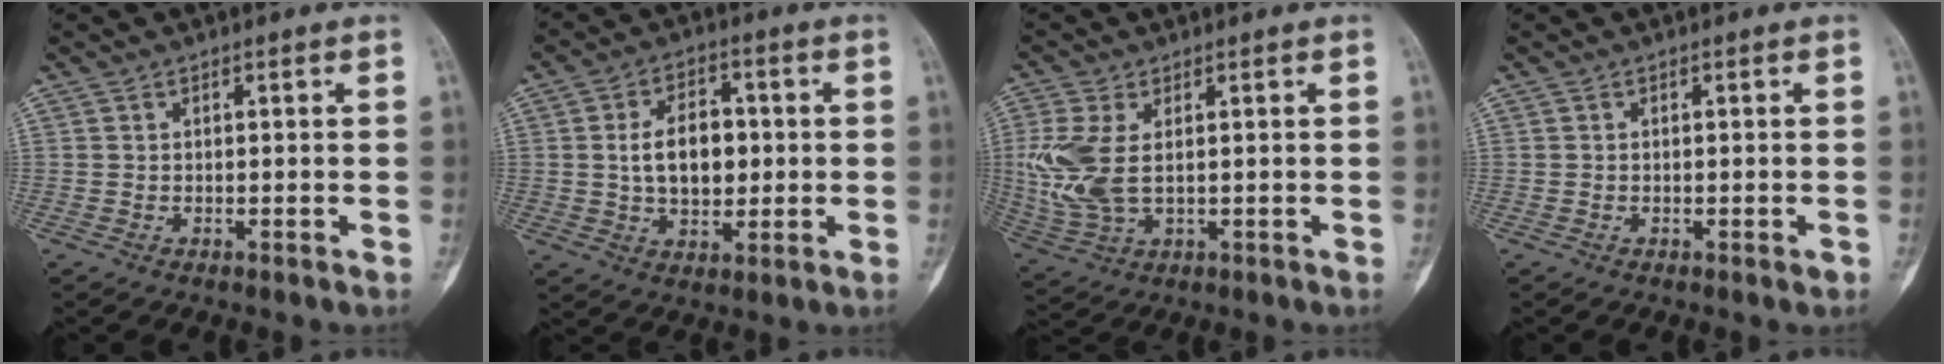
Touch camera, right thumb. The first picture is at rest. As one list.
[{"total": 10.2, "force": [0.5, 6.5, 7.8], "torque": [-0.102, 0.009, 0.011]}, {"total": 9.8, "force": [1.0, 5.4, 8.1], "torque": [-0.203, -0.002, 0.033]}, {"total": 0.8, "force": [-0.3, 0.3, 0.6], "torque": [-0.006, -0.001, -0.004]}]